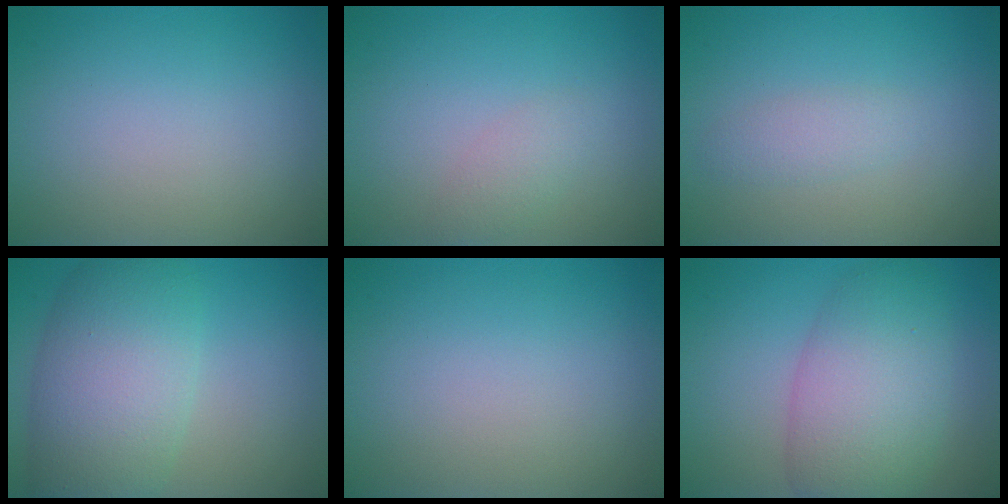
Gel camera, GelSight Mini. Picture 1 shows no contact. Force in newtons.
{"total": 1.5, "press": 1.5, "slide": 0.1}
{"total": 1.4, "press": 1.4, "slide": 0.1}
{"total": 8.6, "press": 8.6, "slide": 0.4}
{"total": 0.0}
{"total": 7.4, "press": 7.4, "slide": 0.3}